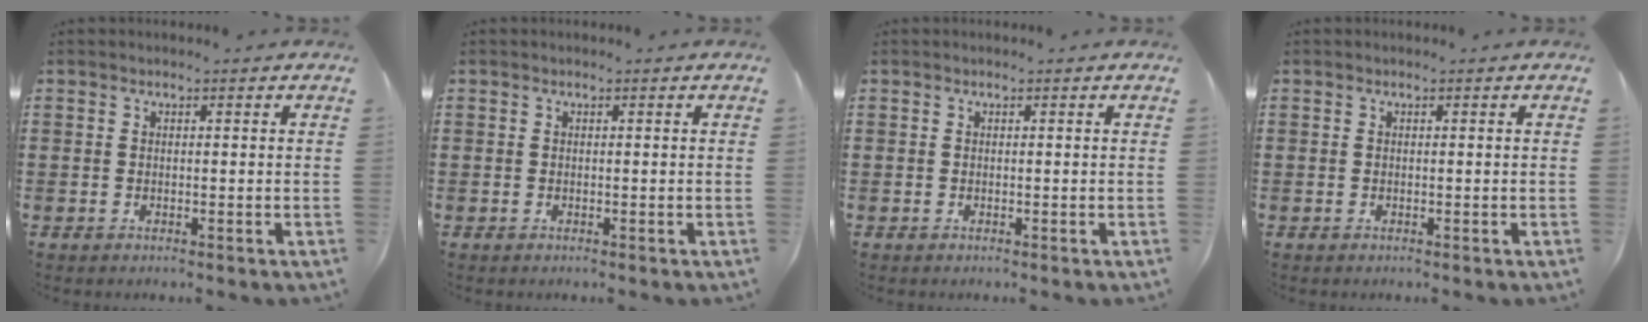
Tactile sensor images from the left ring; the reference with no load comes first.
{"total": 0.0}
{"total": 0.0}
{"total": 0.0}